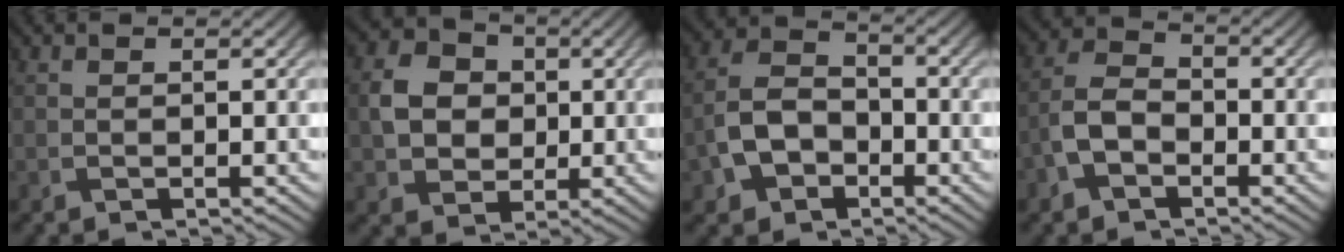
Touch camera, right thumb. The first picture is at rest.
{"total": 6.2, "force": [0.5, 5.3, 3.1], "torque": [-0.071, 0.007, -0.002]}
{"total": 6.9, "force": [-2.7, 4.8, 4.2], "torque": [-0.094, 0.000, -0.058]}
{"total": 5.0, "force": [-2.1, 3.1, 3.3], "torque": [-0.070, 0.005, -0.052]}